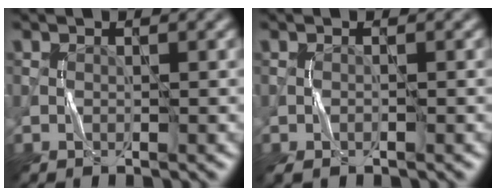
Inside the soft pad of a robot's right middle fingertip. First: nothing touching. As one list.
[{"total": 1.2, "force": [-0.6, 0.2, 0.9], "torque": [-0.022, 0.000, -0.013]}]